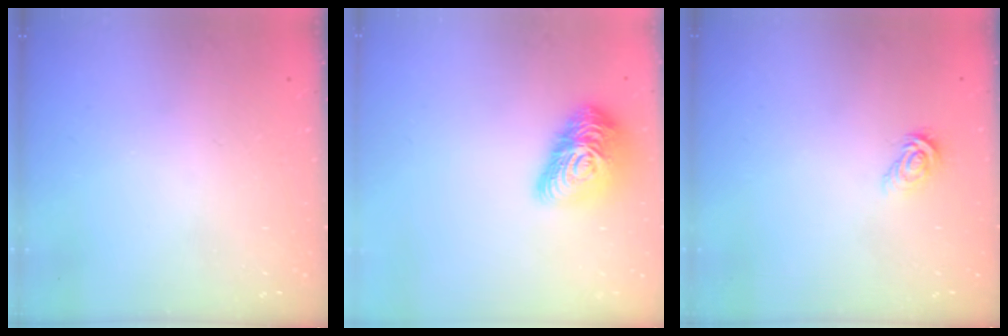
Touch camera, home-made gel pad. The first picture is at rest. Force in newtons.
{"total": 16.7, "press": 16.7, "slide": 0.9}
{"total": 5.8, "press": 5.8, "slide": 0.1}